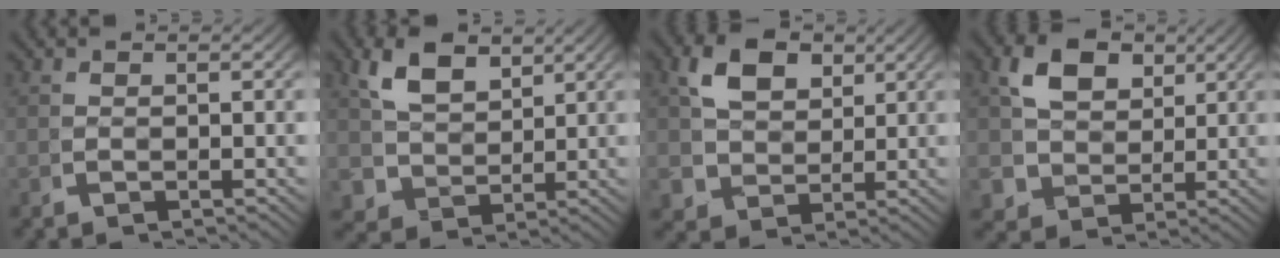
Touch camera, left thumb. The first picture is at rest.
{"total": 4.7, "force": [2.1, 3.7, 2.1], "torque": [-0.066, -0.025, 0.054]}
{"total": 4.5, "force": [1.9, 3.7, 1.8], "torque": [-0.043, -0.014, 0.041]}
{"total": 5.7, "force": [1.8, 4.9, 2.3], "torque": [-0.060, -0.022, 0.038]}